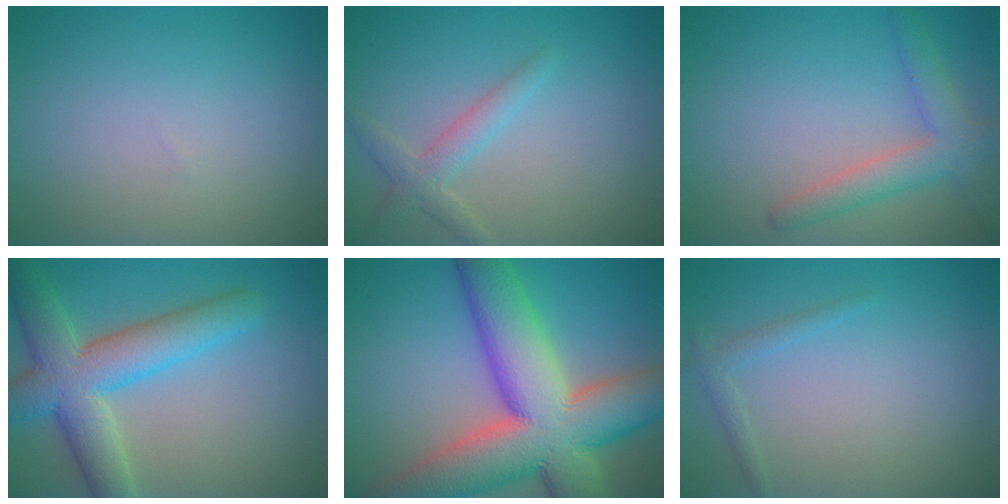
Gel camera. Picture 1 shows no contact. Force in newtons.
{"total": 2.3, "press": 2.3, "slide": 0.1}
{"total": 3.6, "press": 3.6, "slide": 0.2}
{"total": 7.9, "press": 7.9, "slide": 0.5}
{"total": 15.7, "press": 15.7, "slide": 1.0}
{"total": 1.2, "press": 1.2, "slide": 0.1}